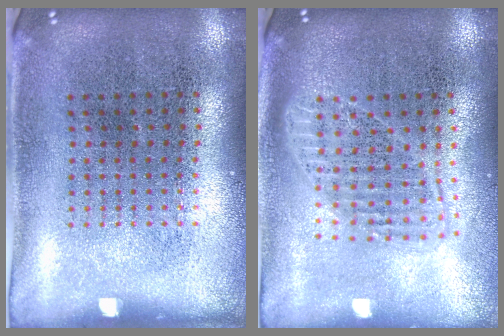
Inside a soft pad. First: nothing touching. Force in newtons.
{"total": 1.7, "press": 1.5, "slide": 0.9}